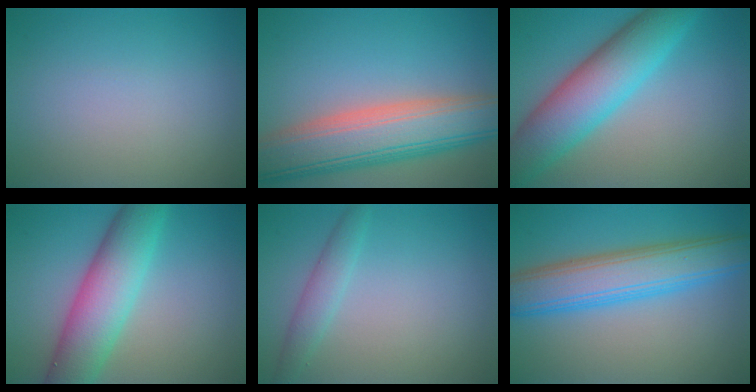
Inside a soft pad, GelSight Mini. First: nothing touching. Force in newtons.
{"total": 10.0, "press": 9.9, "slide": 0.9}
{"total": 8.8, "press": 8.8, "slide": 0.0}
{"total": 7.5, "press": 7.5, "slide": 0.4}
{"total": 2.0, "press": 2.0, "slide": 0.3}
{"total": 7.4, "press": 7.4, "slide": 0.2}